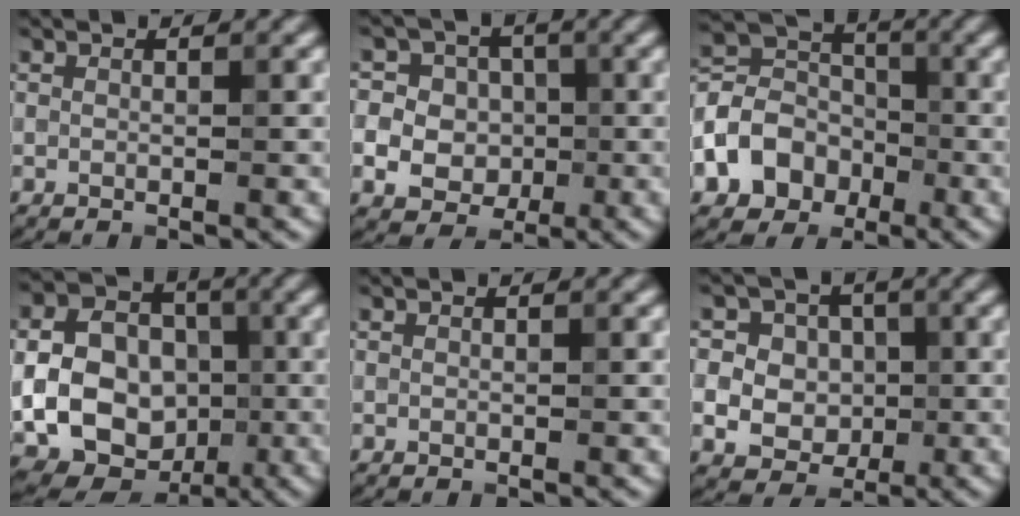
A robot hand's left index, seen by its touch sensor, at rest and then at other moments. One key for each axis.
{"total": 8.2, "fx": -0.5, "fy": 7.6, "fz": 3.0, "tx": -0.055, "ty": 0.026, "tz": -0.035}
{"total": 6.5, "fx": -2.6, "fy": 5.2, "fz": 2.9, "tx": -0.055, "ty": 0.004, "tz": -0.064}
{"total": 13.3, "fx": -2.1, "fy": 10.8, "fz": 7.6, "tx": -0.141, "ty": -0.015, "tz": -0.043}
{"total": 0.0}
{"total": 8.7, "fx": 1.0, "fy": 7.8, "fz": 3.6, "tx": -0.072, "ty": 0.036, "tz": -0.004}